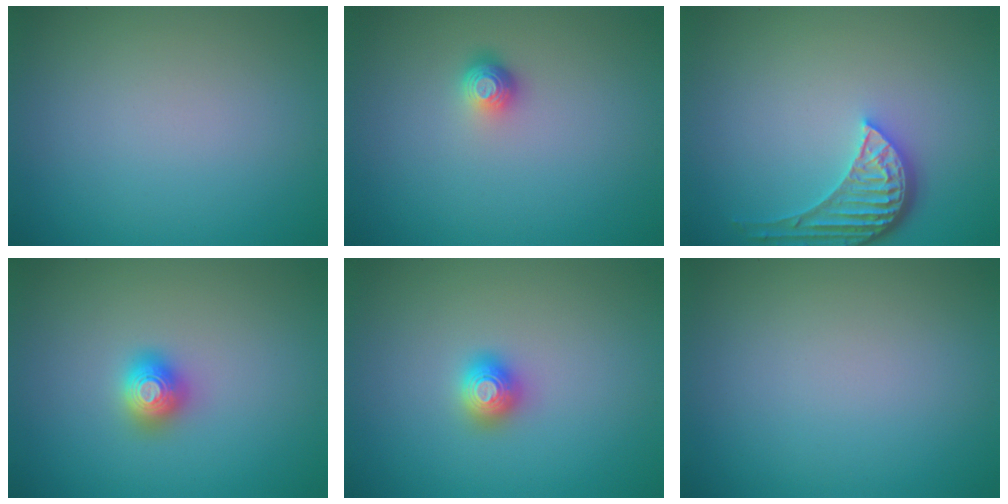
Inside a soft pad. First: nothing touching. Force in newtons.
{"total": 1.6, "press": 1.2, "slide": 1.1}
{"total": 4.3, "press": 3.5, "slide": 2.6}
{"total": 1.6, "press": 1.6, "slide": 0.2}
{"total": 2.0, "press": 2.0, "slide": 0.2}
{"total": 0.0}